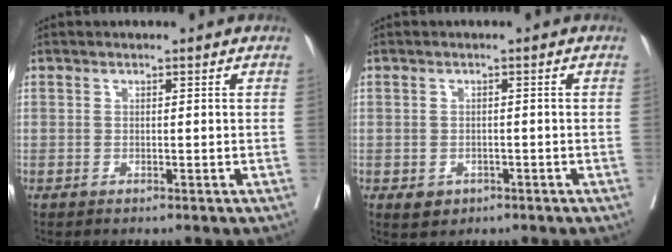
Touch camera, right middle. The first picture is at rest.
{"total": 2.3, "force": [-1.1, 1.8, 0.8], "torque": [-0.009, 0.003, -0.009]}